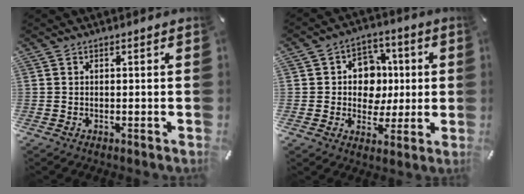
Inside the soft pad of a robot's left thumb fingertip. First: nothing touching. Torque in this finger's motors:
{"motor_torque": [1.21, 1.38, 0.51, -0.53, 0.03]}